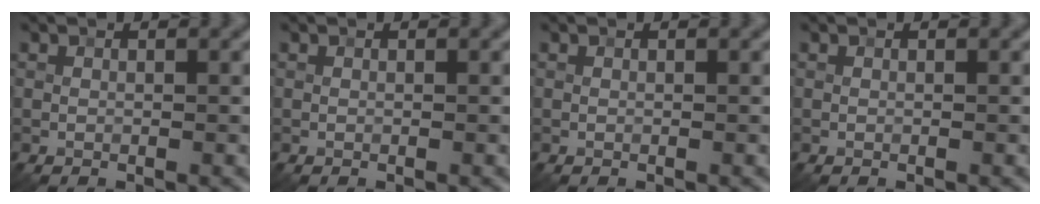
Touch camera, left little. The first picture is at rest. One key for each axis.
{"total": 0.0}
{"total": 0.0}
{"total": 0.0}